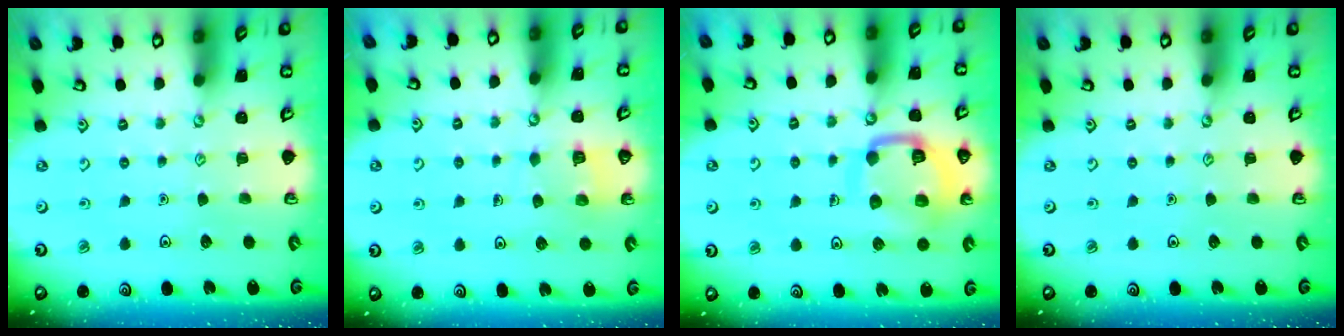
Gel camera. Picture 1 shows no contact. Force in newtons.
{"total": 6.1, "press": 6.1, "slide": 0.4}
{"total": 14.1, "press": 14.0, "slide": 1.5}
{"total": 0.0}